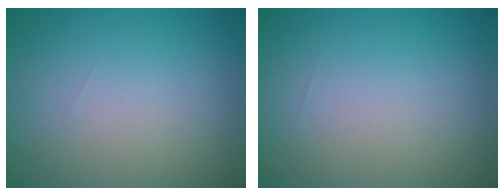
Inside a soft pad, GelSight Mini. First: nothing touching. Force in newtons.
{"total": 0.0}